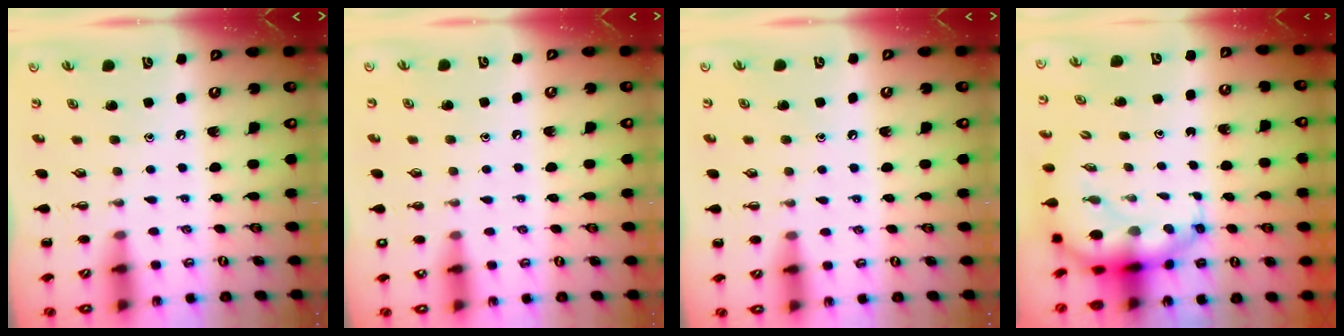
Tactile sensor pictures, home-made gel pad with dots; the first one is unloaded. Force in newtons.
{"total": 1.3, "press": 1.3, "slide": 0.1}
{"total": 5.2, "press": 4.8, "slide": 1.9}
{"total": 8.0, "press": 7.6, "slide": 2.2}